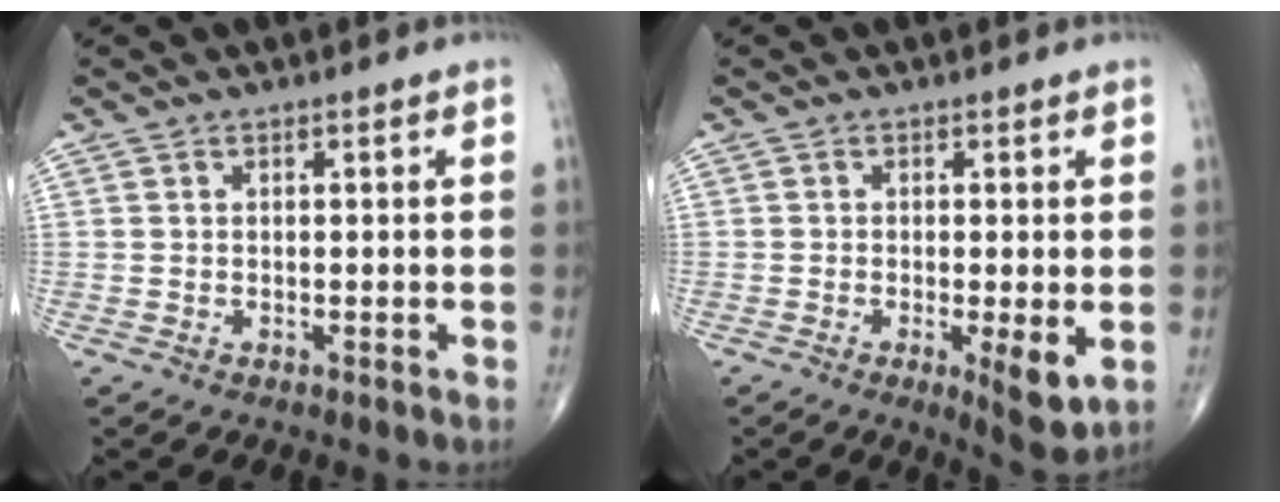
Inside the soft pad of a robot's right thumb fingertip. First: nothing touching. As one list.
[{"total": 5.7, "force": [-1.2, 1.4, 5.4], "torque": [-0.083, -0.017, -0.019]}]